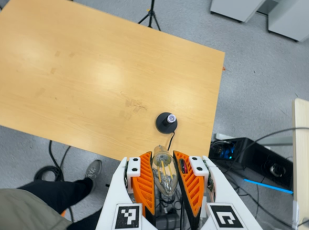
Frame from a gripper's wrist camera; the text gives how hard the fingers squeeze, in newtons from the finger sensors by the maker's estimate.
{"total": 20.6, "left": 21.9, "right": 19.3}